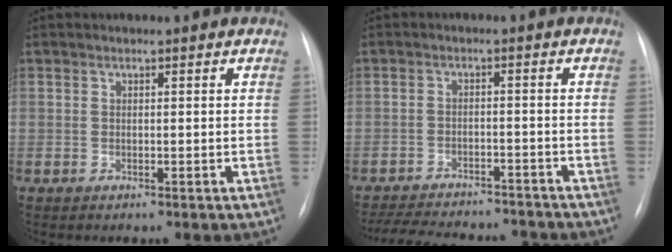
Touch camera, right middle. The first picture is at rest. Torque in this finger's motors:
{"motor_torque": [0.19, -0.27, 0.10, 0.06]}